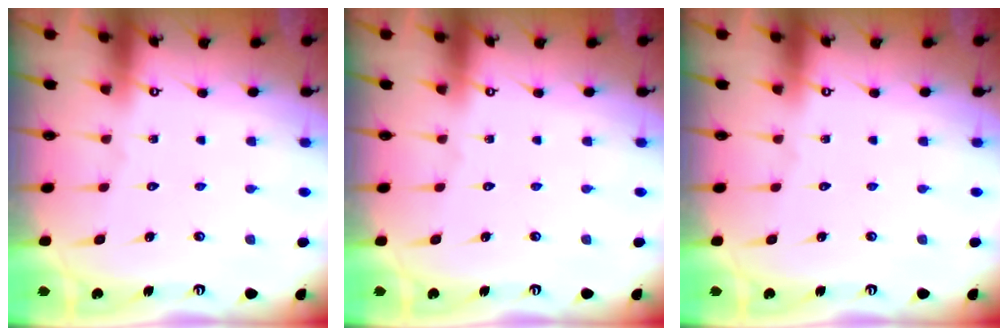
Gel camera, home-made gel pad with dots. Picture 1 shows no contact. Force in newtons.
{"total": 0.0}
{"total": 0.0}